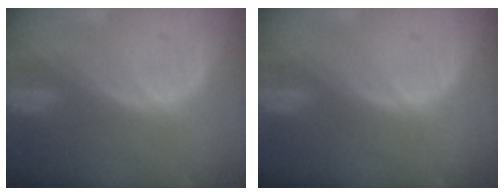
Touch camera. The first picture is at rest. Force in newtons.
{"total": 0.0}